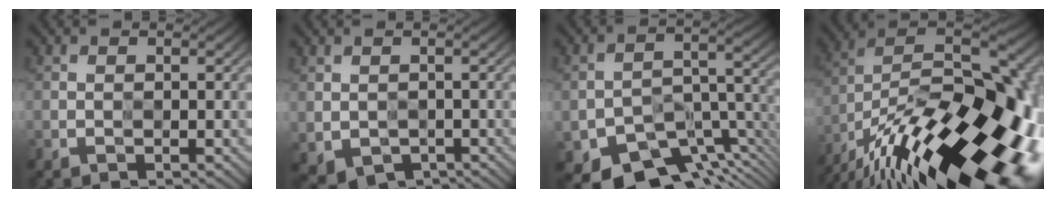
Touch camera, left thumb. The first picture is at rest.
{"total": 3.1, "force": [-0.9, 2.4, 1.7], "torque": [-0.046, -0.018, -0.008]}
{"total": 10.3, "force": [-7.8, 4.6, 4.9], "torque": [-0.078, -0.021, -0.120]}
{"total": 21.2, "force": [-13.8, 6.8, 14.6], "torque": [-0.211, -0.003, -0.212]}